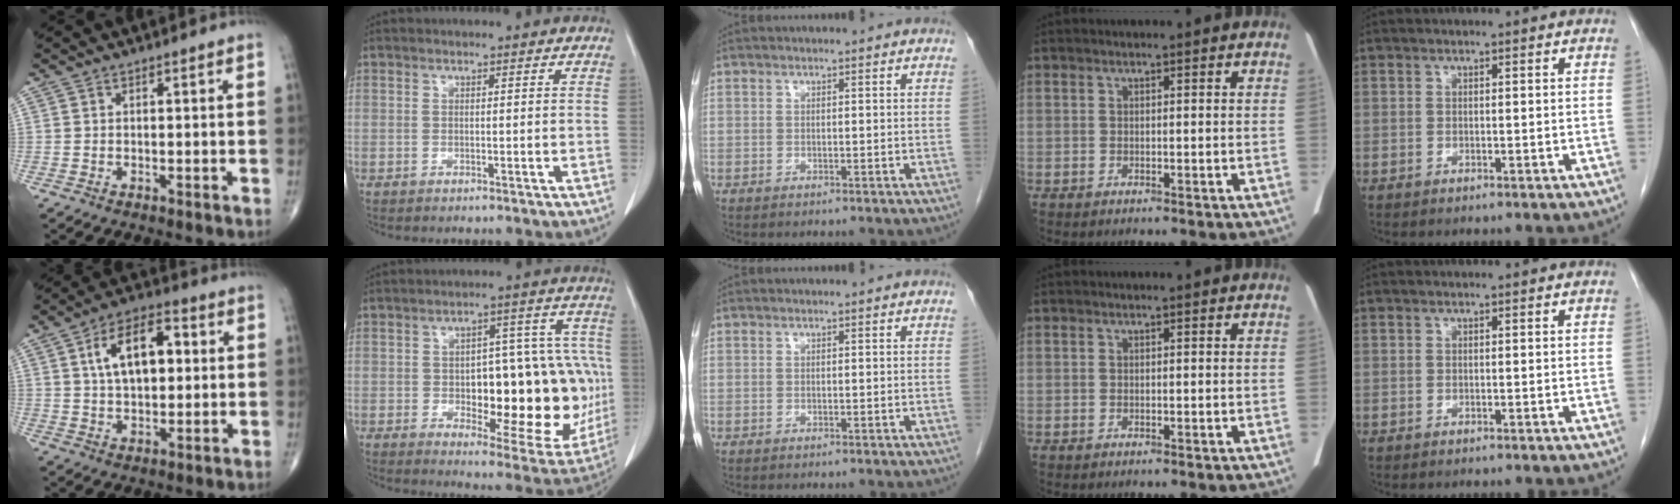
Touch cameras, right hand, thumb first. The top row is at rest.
{"thumb": {"total": 12.4, "force": [2.7, 6.7, 10.0], "torque": [-0.150, 0.011, 0.041]}, "index": {"total": 21.5, "force": [-2.5, 8.7, 19.5], "torque": [-0.209, 0.032, -0.007]}}